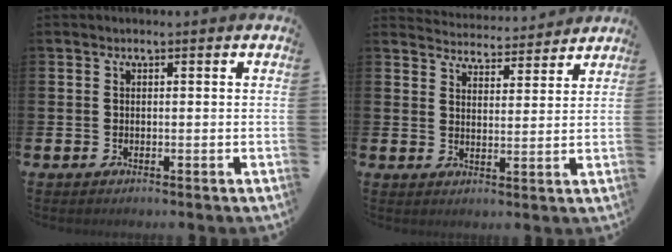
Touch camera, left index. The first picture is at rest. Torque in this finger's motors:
{"motor_torque": [0.02, -0.05, -0.25, -0.07]}